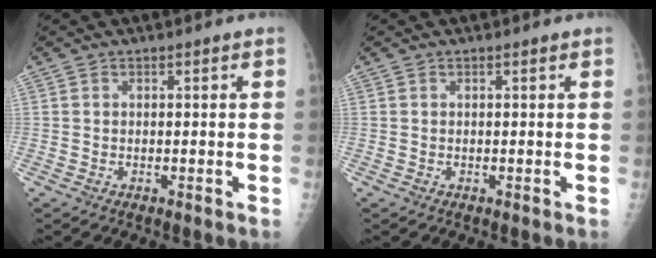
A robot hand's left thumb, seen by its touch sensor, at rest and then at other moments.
{"total": 0.0}